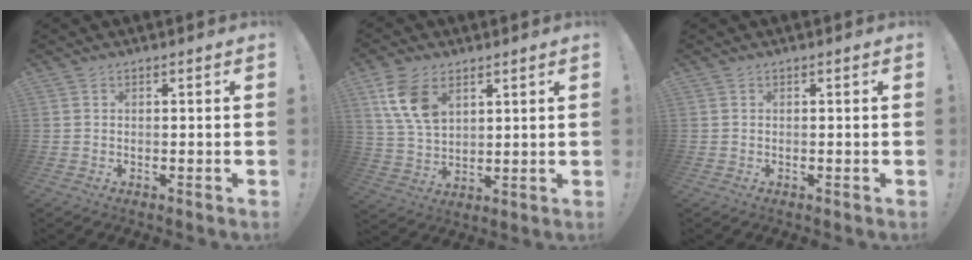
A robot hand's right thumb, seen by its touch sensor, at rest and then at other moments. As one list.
[{"total": 11.6, "force": [5.8, 7.2, 6.9], "torque": [-0.128, -0.015, 0.113]}, {"total": 0.0}]